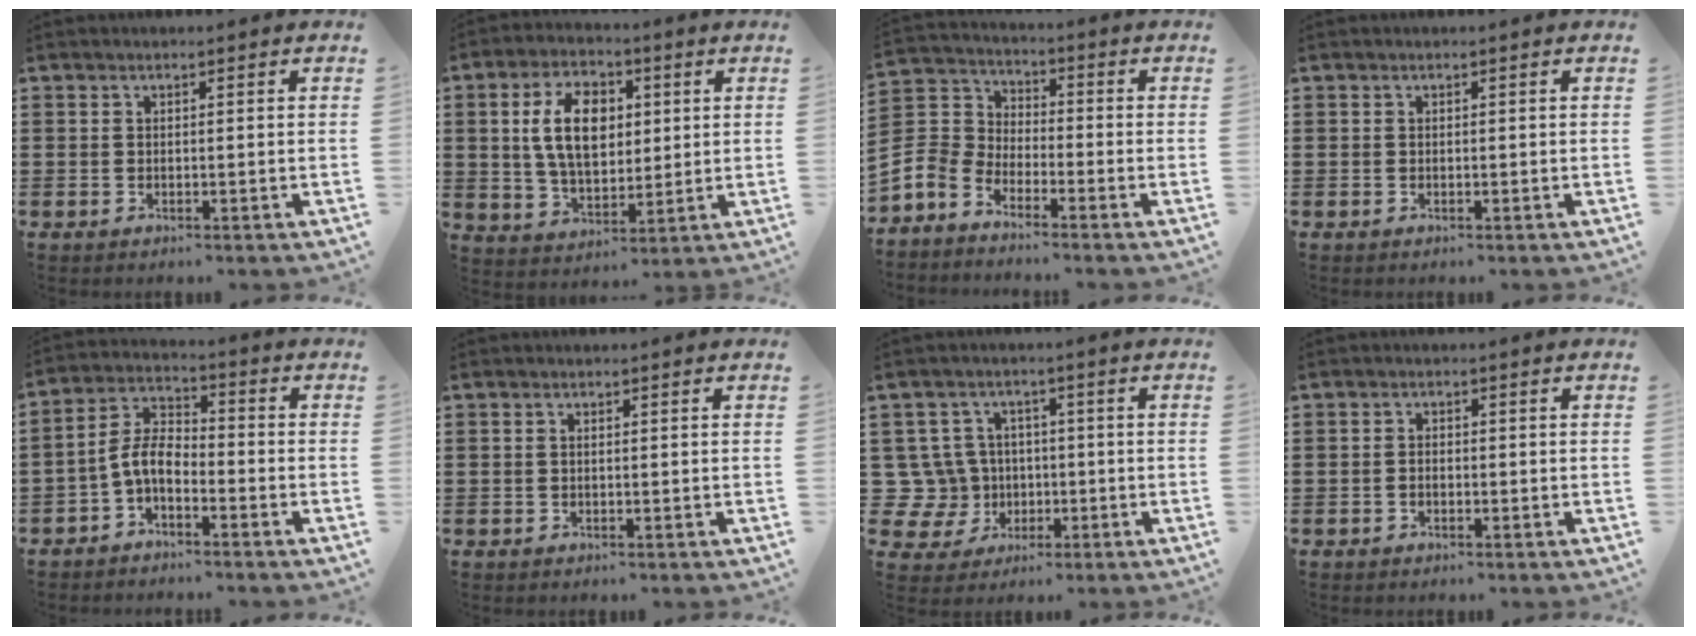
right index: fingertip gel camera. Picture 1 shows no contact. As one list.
[{"total": 10.4, "force": [2.1, 6.3, 8.0], "torque": [-0.177, 0.010, 0.031]}, {"total": 4.3, "force": [-3.6, 2.3, 0.7], "torque": [-0.050, -0.008, -0.084]}, {"total": 0.0}, {"total": 5.4, "force": [-2.8, 2.5, 4.0], "torque": [-0.104, 0.003, -0.063]}, {"total": 0.0}, {"total": 8.0, "force": [-0.3, 7.6, 2.4], "torque": [-0.110, 0.007, -0.004]}, {"total": 0.9, "force": [-0.5, 0.5, 0.4], "torque": [-0.010, -0.002, -0.010]}]